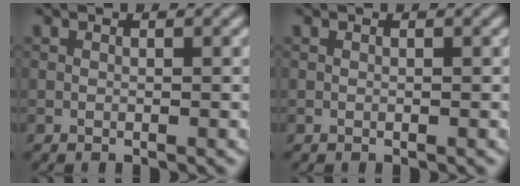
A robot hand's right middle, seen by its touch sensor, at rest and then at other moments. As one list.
[{"total": 0.0}]